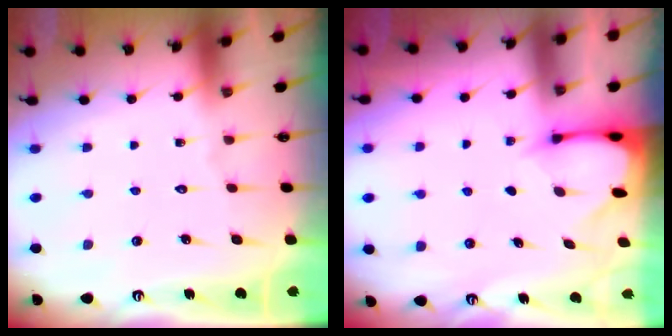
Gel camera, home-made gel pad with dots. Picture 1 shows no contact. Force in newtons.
{"total": 2.4, "press": 2.4, "slide": 0.3}